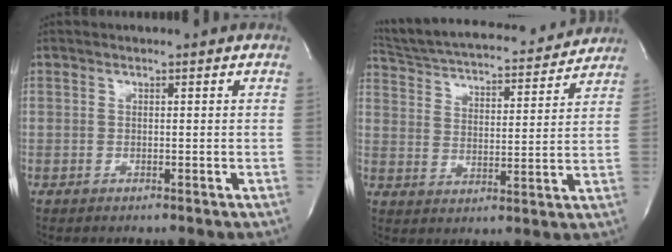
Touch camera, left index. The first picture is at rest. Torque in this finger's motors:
{"motor_torque": [0.30, -0.51, 0.06, 0.00]}